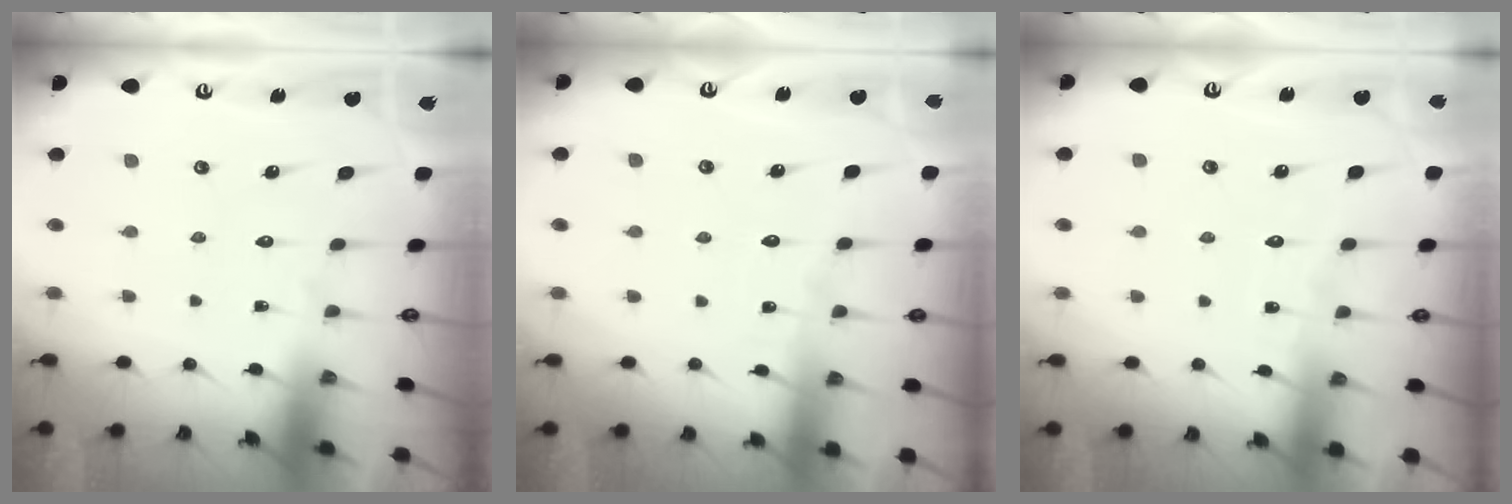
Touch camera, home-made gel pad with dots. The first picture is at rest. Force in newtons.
{"total": 1.5, "press": 1.5, "slide": 0.2}
{"total": 2.7, "press": 2.7, "slide": 0.2}